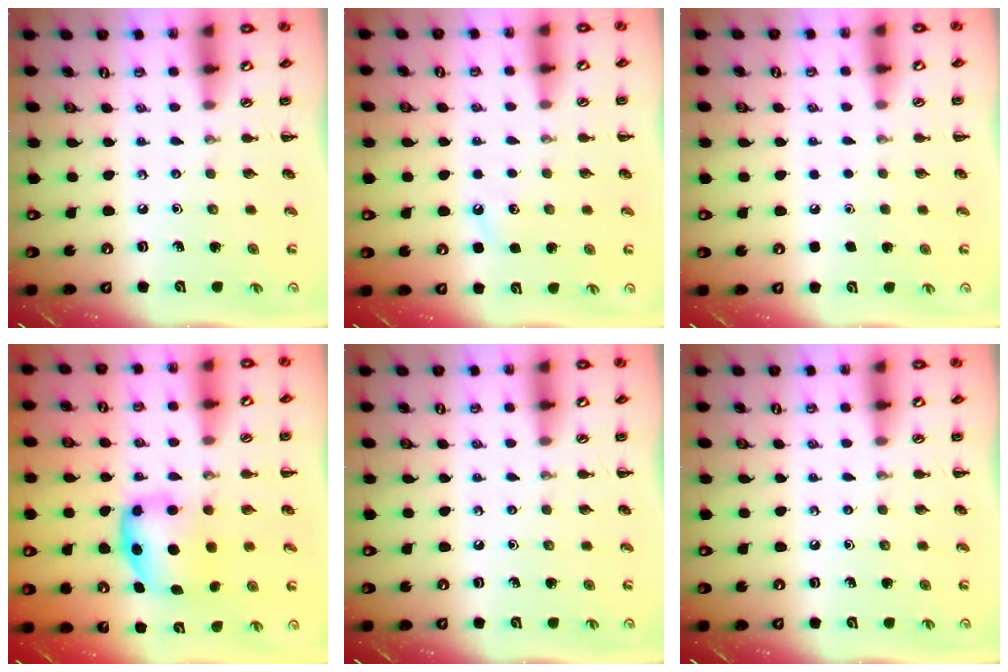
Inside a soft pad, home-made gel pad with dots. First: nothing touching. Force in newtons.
{"total": 3.0, "press": 2.9, "slide": 0.9}
{"total": 1.6, "press": 1.6, "slide": 0.1}
{"total": 6.1, "press": 6.1, "slide": 0.5}
{"total": 0.0}
{"total": 0.0}